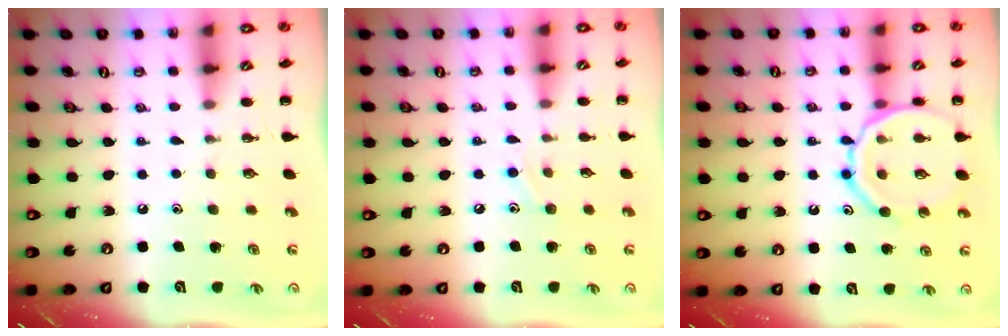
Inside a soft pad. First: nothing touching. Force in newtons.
{"total": 6.5, "press": 6.2, "slide": 1.9}
{"total": 15.6, "press": 15.5, "slide": 2.0}